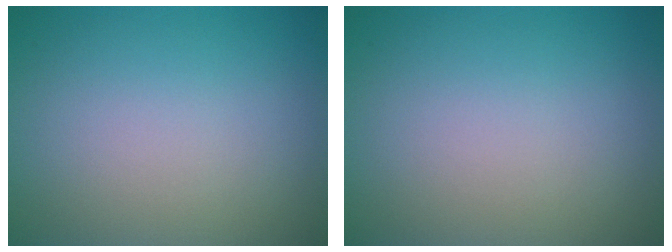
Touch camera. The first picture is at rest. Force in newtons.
{"total": 0.0}